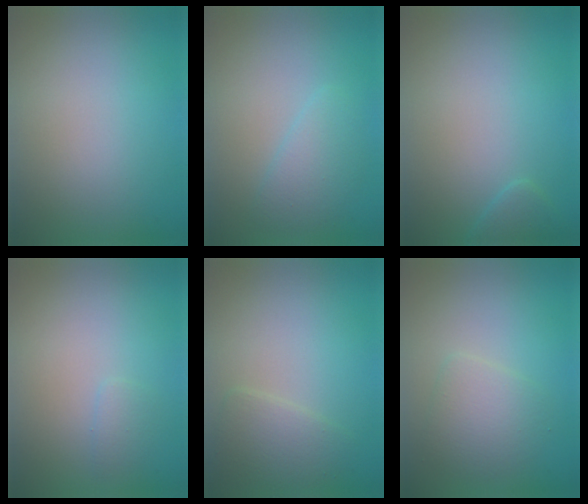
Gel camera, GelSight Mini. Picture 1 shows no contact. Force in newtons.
{"total": 2.4, "press": 2.4, "slide": 0.1}
{"total": 1.4, "press": 1.4, "slide": 0.1}
{"total": 0.8, "press": 0.8, "slide": 0.0}
{"total": 2.4, "press": 2.4, "slide": 0.0}
{"total": 2.7, "press": 2.7, "slide": 0.1}